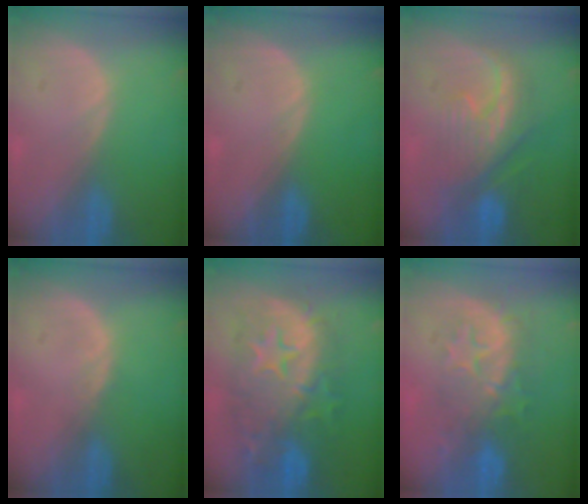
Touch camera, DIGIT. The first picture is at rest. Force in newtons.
{"total": 0.0}
{"total": 8.0, "press": 7.9, "slide": 1.1}
{"total": 0.7, "press": 0.6, "slide": 0.2}
{"total": 12.5, "press": 12.5, "slide": 1.1}
{"total": 8.4, "press": 8.1, "slide": 2.0}